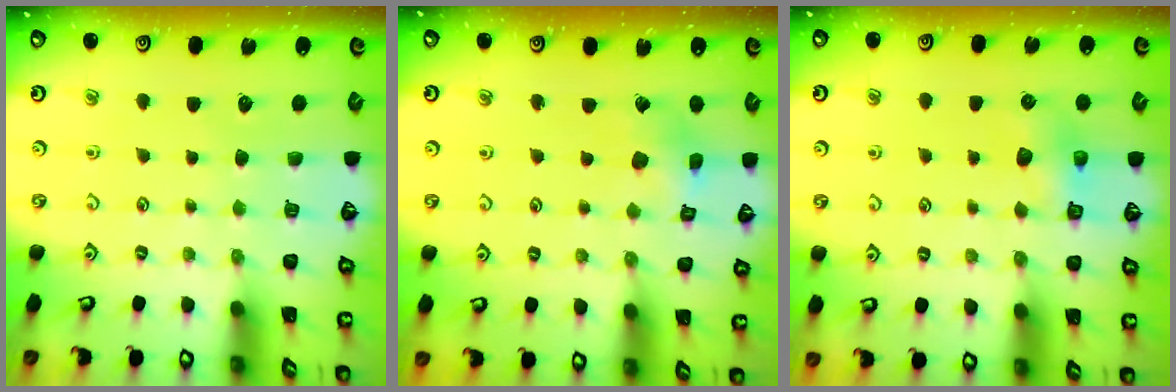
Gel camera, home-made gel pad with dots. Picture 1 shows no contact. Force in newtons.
{"total": 4.9, "press": 4.9, "slide": 0.7}
{"total": 6.5, "press": 6.5, "slide": 0.3}